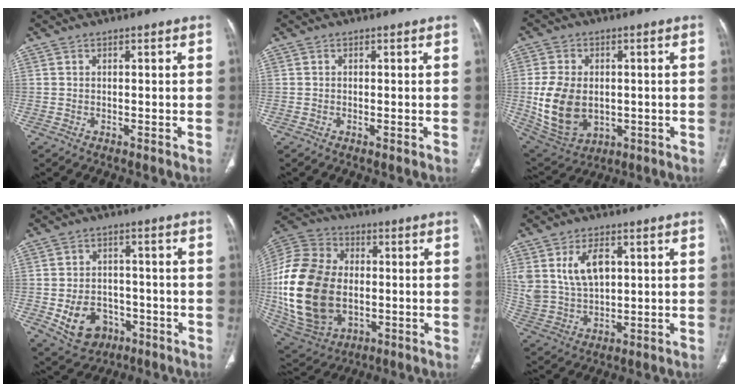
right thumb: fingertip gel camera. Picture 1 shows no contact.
{"total": 0.5, "force": [-0.2, 0.1, 0.5], "torque": [-0.012, -0.002, -0.003]}
{"total": 14.1, "force": [-0.9, 10.0, 9.9], "torque": [-0.176, -0.004, 0.009]}
{"total": 10.2, "force": [-3.6, 8.0, 5.2], "torque": [-0.063, 0.024, -0.042]}
{"total": 27.1, "force": [-1.9, 18.8, 19.5], "torque": [-0.400, 0.003, -0.014]}
{"total": 10.6, "force": [3.5, 6.7, 7.5], "torque": [-0.132, -0.009, 0.078]}